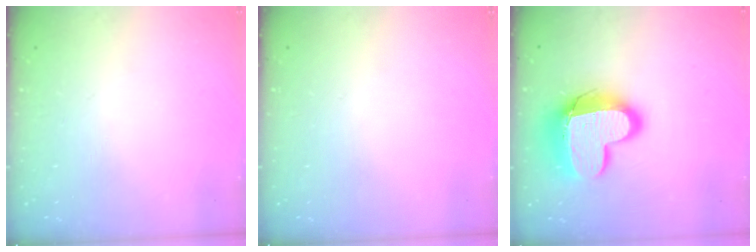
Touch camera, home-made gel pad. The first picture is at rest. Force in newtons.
{"total": 0.0}
{"total": 16.2, "press": 16.2, "slide": 1.4}